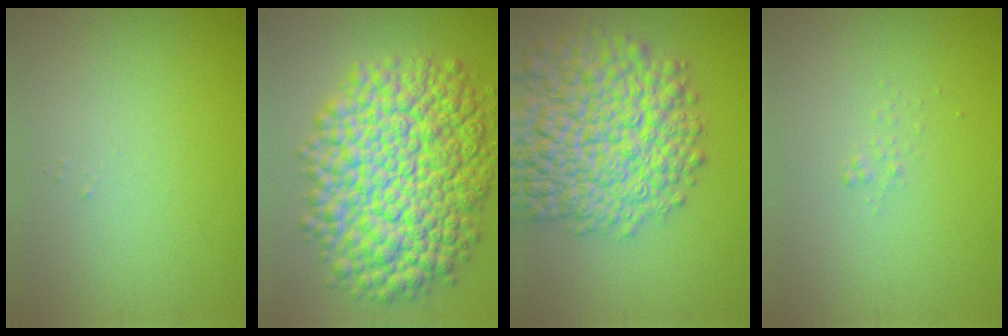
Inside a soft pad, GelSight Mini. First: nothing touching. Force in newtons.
{"total": 14.3, "press": 14.3, "slide": 0.3}
{"total": 13.2, "press": 13.1, "slide": 0.6}
{"total": 0.5, "press": 0.5, "slide": 0.0}